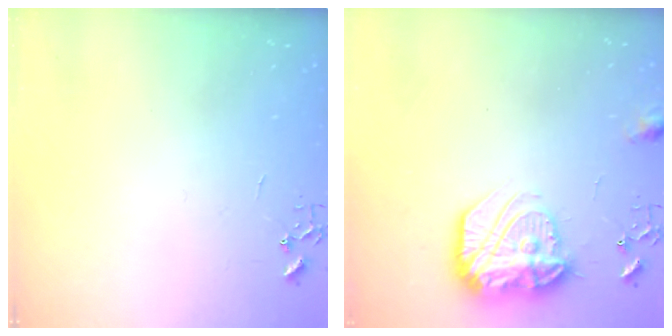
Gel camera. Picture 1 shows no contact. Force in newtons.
{"total": 18.4, "press": 18.3, "slide": 1.4}